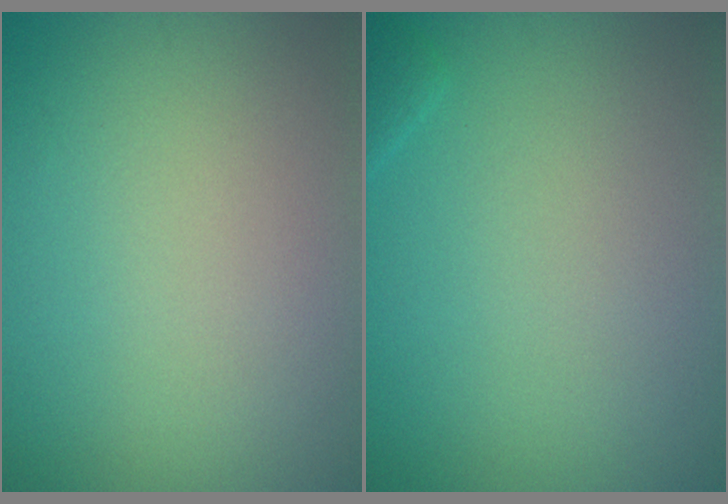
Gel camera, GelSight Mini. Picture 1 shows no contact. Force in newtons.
{"total": 0.7, "press": 0.7, "slide": 0.1}